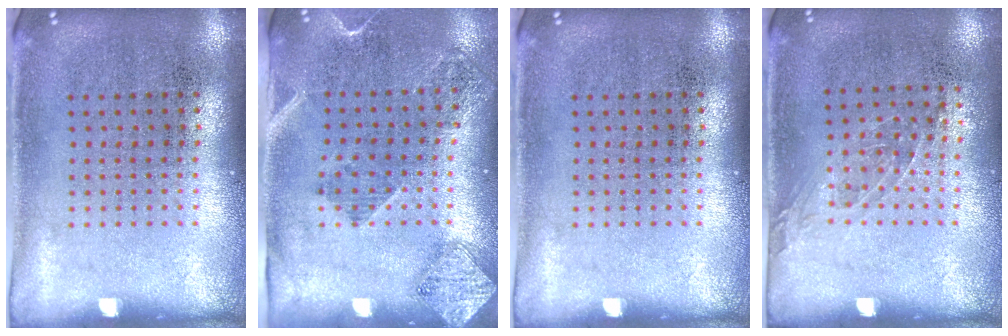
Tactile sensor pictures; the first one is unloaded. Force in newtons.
{"total": 1.8, "press": 1.5, "slide": 1.1}
{"total": 0.0}
{"total": 1.0, "press": 0.7, "slide": 0.6}